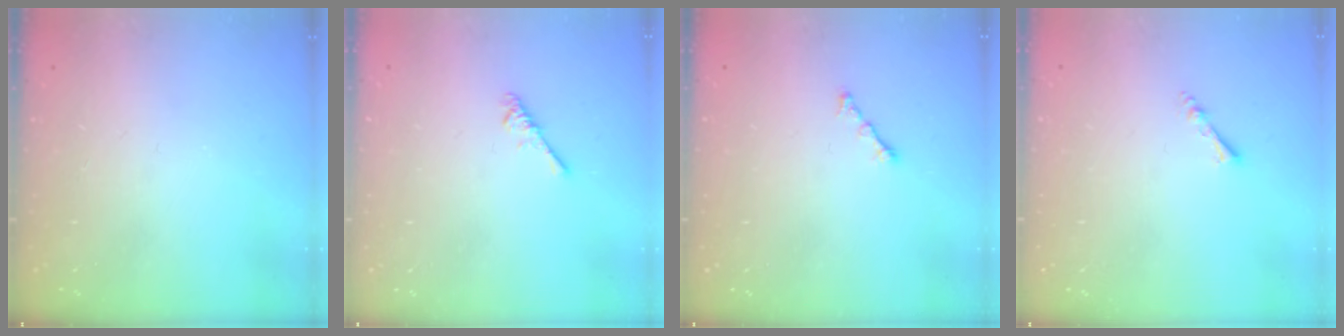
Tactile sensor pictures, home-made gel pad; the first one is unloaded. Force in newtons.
{"total": 2.6, "press": 2.5, "slide": 0.5}
{"total": 1.7, "press": 1.6, "slide": 0.6}
{"total": 2.2, "press": 2.1, "slide": 0.4}